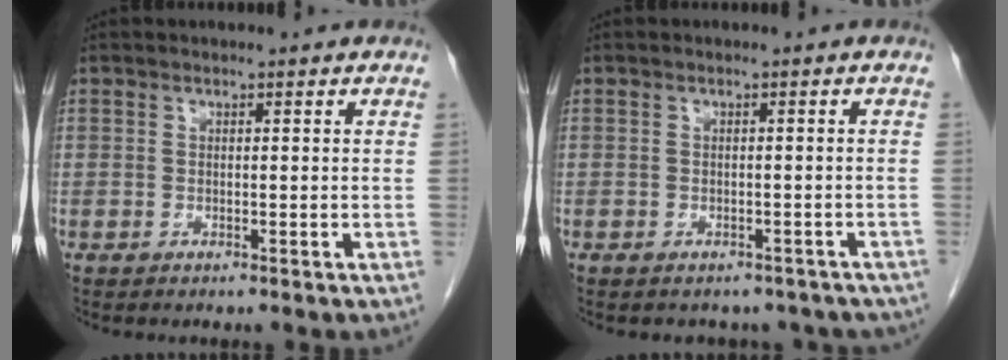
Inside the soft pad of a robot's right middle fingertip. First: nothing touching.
{"total": 8.0, "force": [-6.6, 4.2, 1.5], "torque": [-0.007, 0.007, -0.064]}